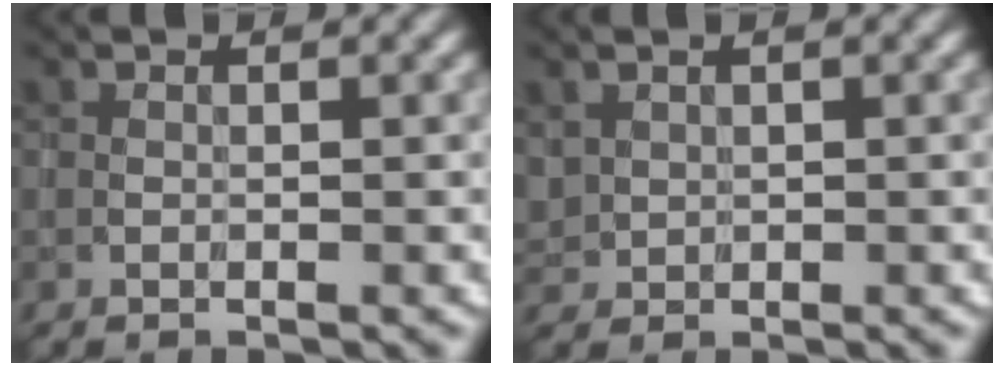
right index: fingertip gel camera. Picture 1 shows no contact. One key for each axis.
{"total": 0.9, "fx": 0.5, "fy": 0.8, "fz": -0.1, "tx": 0.000, "ty": 0.000, "tz": 0.018}